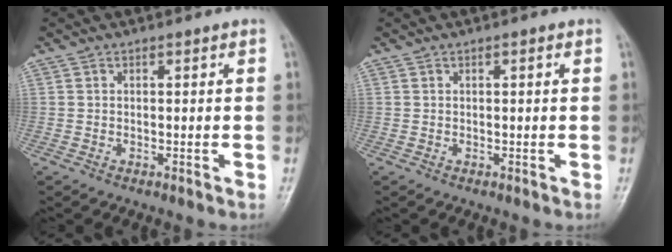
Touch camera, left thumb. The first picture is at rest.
{"total": 0.6, "force": [0.2, 0.1, 0.6], "torque": [-0.011, 0.001, 0.002]}